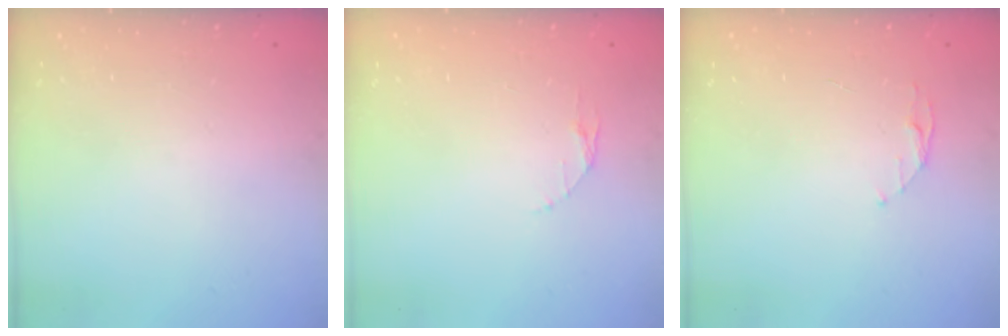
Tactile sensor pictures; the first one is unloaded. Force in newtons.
{"total": 3.5, "press": 3.4, "slide": 0.4}
{"total": 4.4, "press": 4.4, "slide": 0.5}